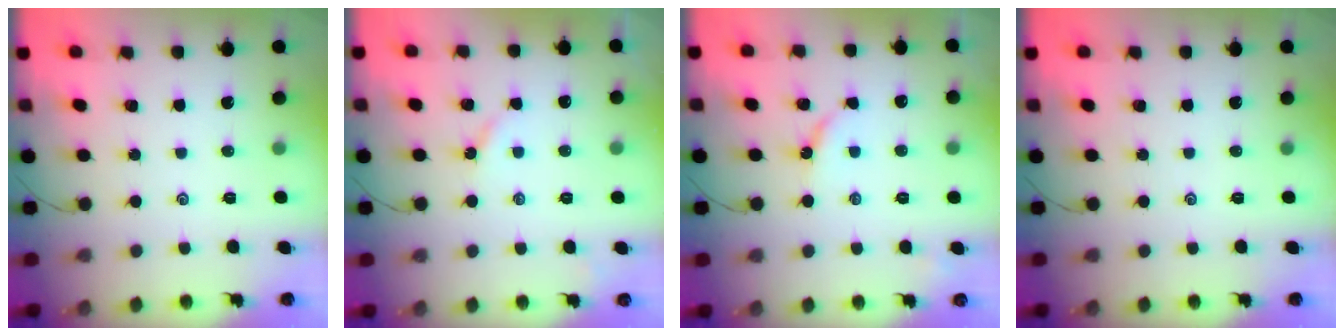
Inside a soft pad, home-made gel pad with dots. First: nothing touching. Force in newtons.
{"total": 2.4, "press": 2.4, "slide": 0.3}
{"total": 3.5, "press": 3.5, "slide": 0.4}
{"total": 0.0}